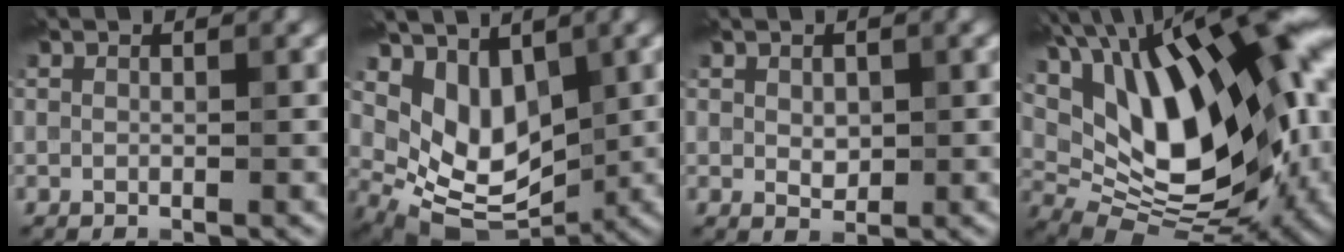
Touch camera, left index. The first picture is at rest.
{"total": 6.4, "force": [2.0, 4.4, 4.2], "torque": [-0.081, -0.024, 0.040]}
{"total": 1.5, "force": [0.2, 1.0, 1.0], "torque": [-0.017, -0.005, 0.009]}
{"total": 17.6, "force": [5.4, 8.7, 14.3], "torque": [-0.233, 0.017, 0.086]}